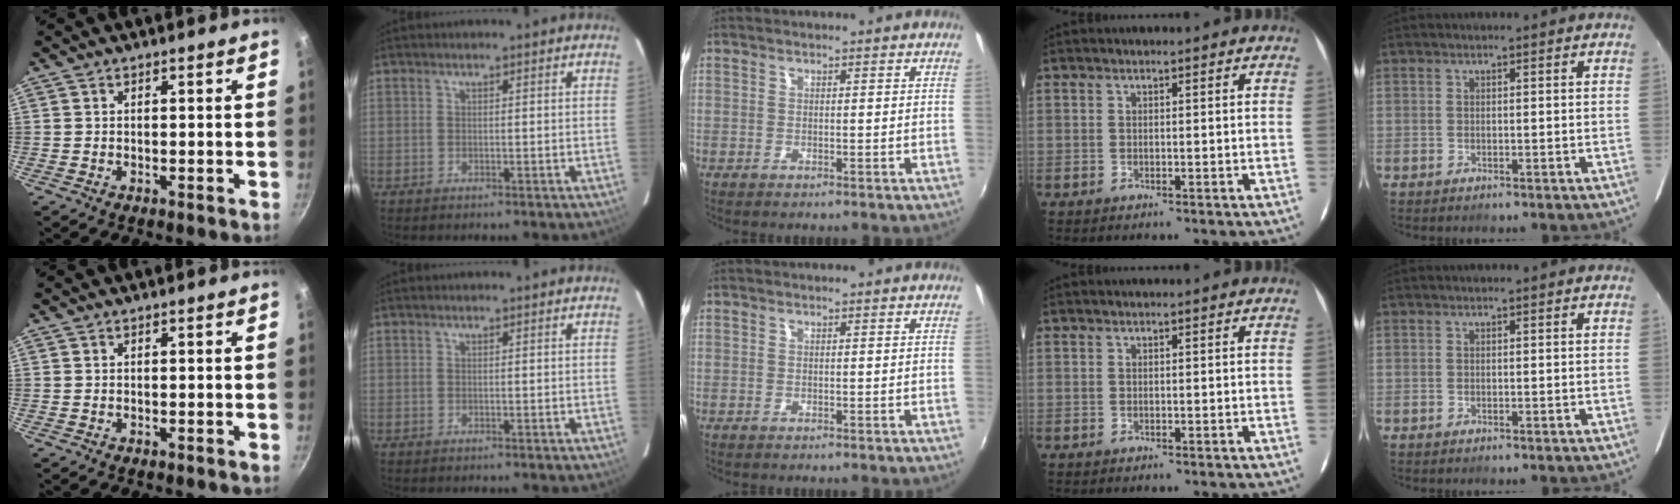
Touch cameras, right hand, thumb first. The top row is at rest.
{}